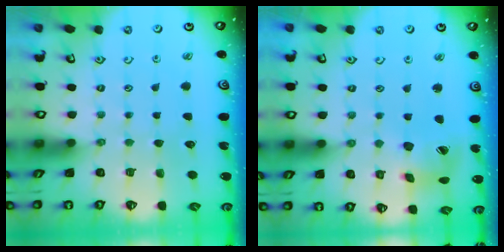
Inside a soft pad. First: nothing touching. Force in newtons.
{"total": 11.4, "press": 11.3, "slide": 1.4}